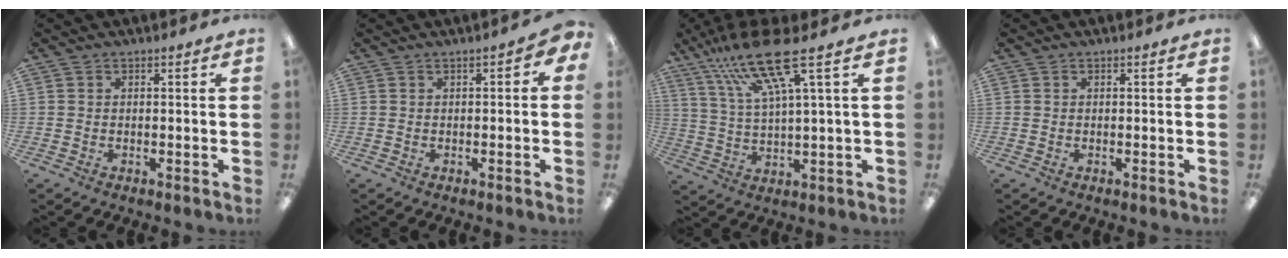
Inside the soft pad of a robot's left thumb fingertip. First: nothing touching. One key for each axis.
{"total": 1.8, "fx": -0.4, "fy": 1.0, "fz": 1.4, "tx": -0.026, "ty": 0.007, "tz": -0.009}
{"total": 16.6, "fx": 10.0, "fy": 3.0, "fz": 12.9, "tx": -0.254, "ty": -0.036, "tz": 0.167}
{"total": 0.0}